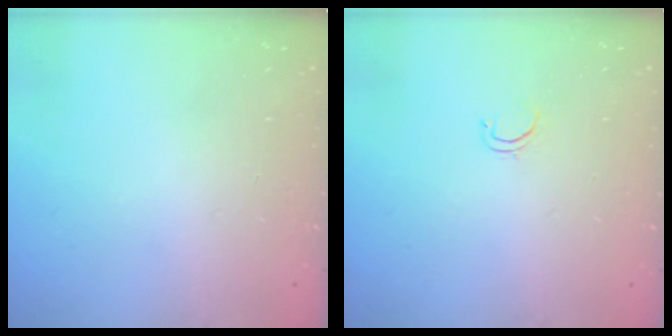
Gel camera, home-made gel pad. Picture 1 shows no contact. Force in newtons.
{"total": 2.6, "press": 2.5, "slide": 0.4}